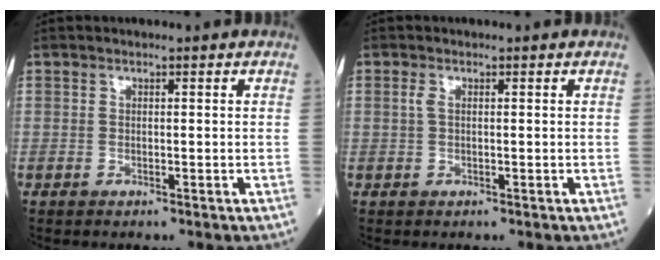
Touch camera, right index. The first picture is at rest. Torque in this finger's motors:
{"motor_torque": [0.23, 0.11, 0.14, 0.03]}